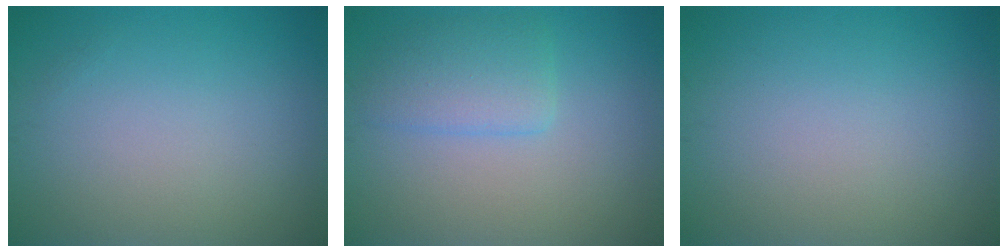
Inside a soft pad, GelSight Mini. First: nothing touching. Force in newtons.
{"total": 2.9, "press": 2.8, "slide": 0.3}
{"total": 0.0}